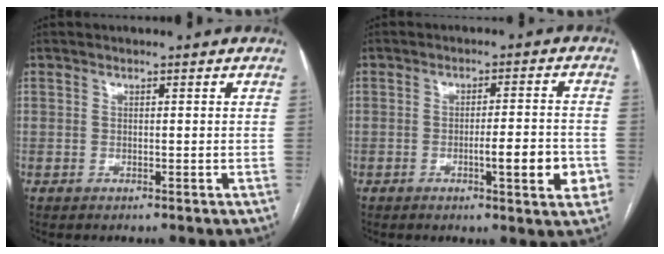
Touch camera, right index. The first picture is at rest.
{"total": 7.4, "force": [-2.3, 1.0, 6.9], "torque": [-0.088, 0.001, -0.029]}